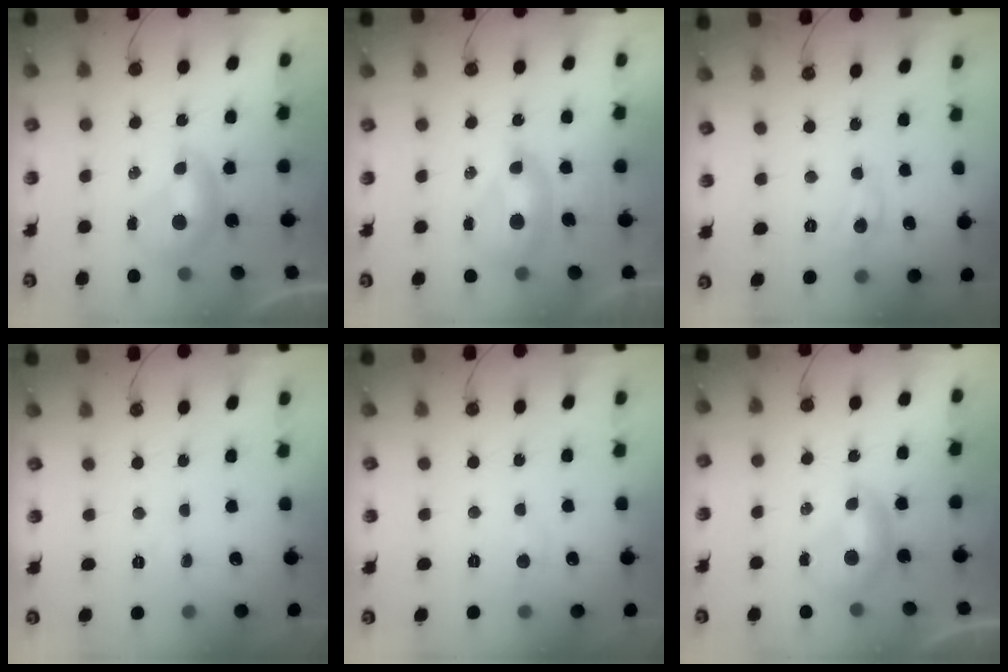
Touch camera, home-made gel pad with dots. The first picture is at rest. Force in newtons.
{"total": 2.7, "press": 2.6, "slide": 0.6}
{"total": 4.2, "press": 4.2, "slide": 0.3}
{"total": 0.5, "press": 0.5, "slide": 0.2}
{"total": 1.9, "press": 1.7, "slide": 0.8}
{"total": 0.0}